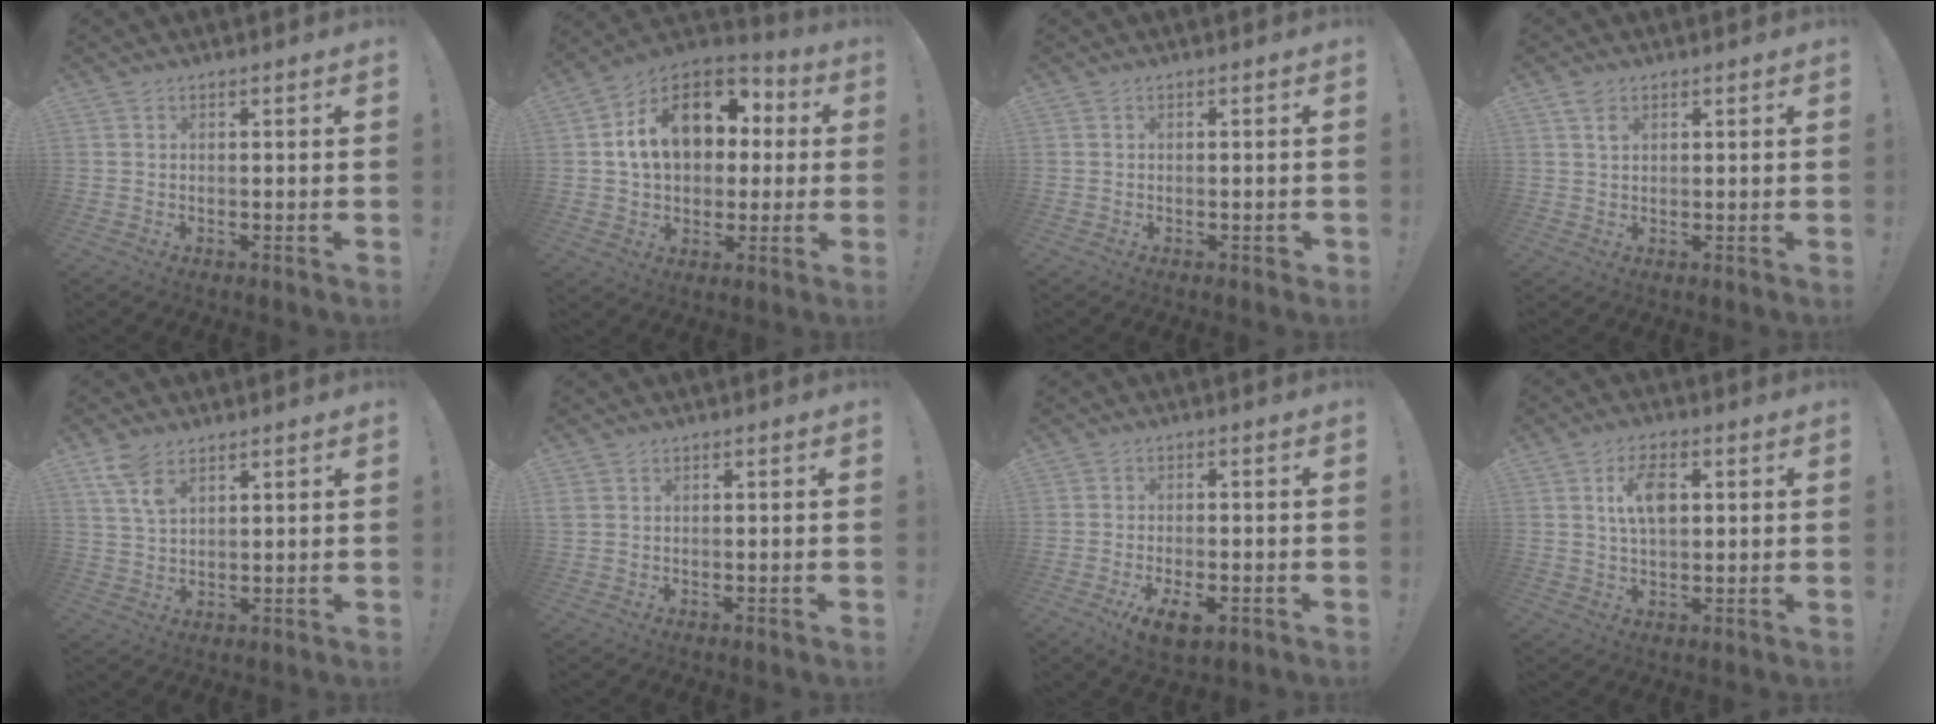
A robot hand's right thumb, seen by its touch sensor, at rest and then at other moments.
{"total": 18.5, "force": [5.1, 13.1, 12.0], "torque": [-0.174, -0.004, 0.103]}
{"total": 1.1, "force": [-0.3, 0.7, 0.7], "torque": [-0.012, 0.004, -0.004]}
{"total": 2.3, "force": [1.4, 1.4, 1.3], "torque": [-0.014, -0.004, 0.023]}
{"total": 6.9, "force": [4.3, 3.4, 4.3], "torque": [-0.079, -0.017, 0.082]}
{"total": 0.8, "force": [0.2, 0.7, 0.5], "torque": [-0.010, 0.003, 0.004]}
{"total": 6.9, "force": [-2.9, 2.9, 5.6], "torque": [-0.089, 0.008, -0.047]}
{"total": 8.4, "force": [2.1, 4.6, 6.7], "torque": [-0.100, 0.001, 0.034]}